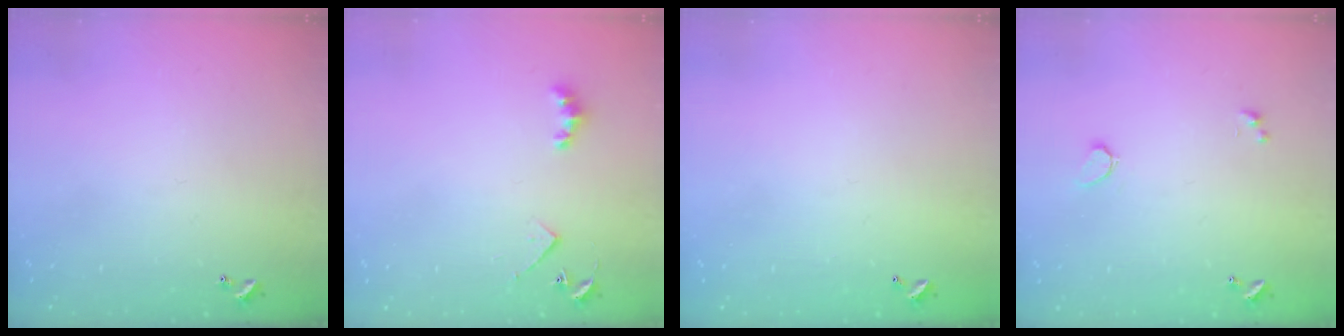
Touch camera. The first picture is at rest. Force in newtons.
{"total": 4.5, "press": 4.4, "slide": 0.7}
{"total": 2.8, "press": 2.8, "slide": 0.1}
{"total": 0.8, "press": 0.7, "slide": 0.4}